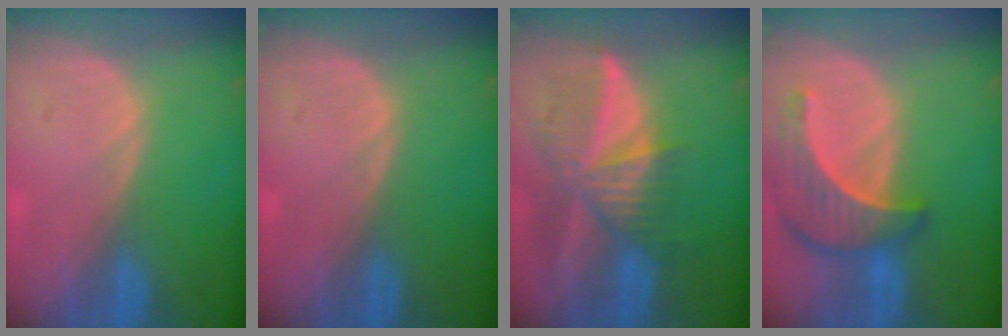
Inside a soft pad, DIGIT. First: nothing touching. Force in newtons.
{"total": 0.0}
{"total": 9.5, "press": 8.3, "slide": 4.6}
{"total": 8.1, "press": 7.6, "slide": 2.8}